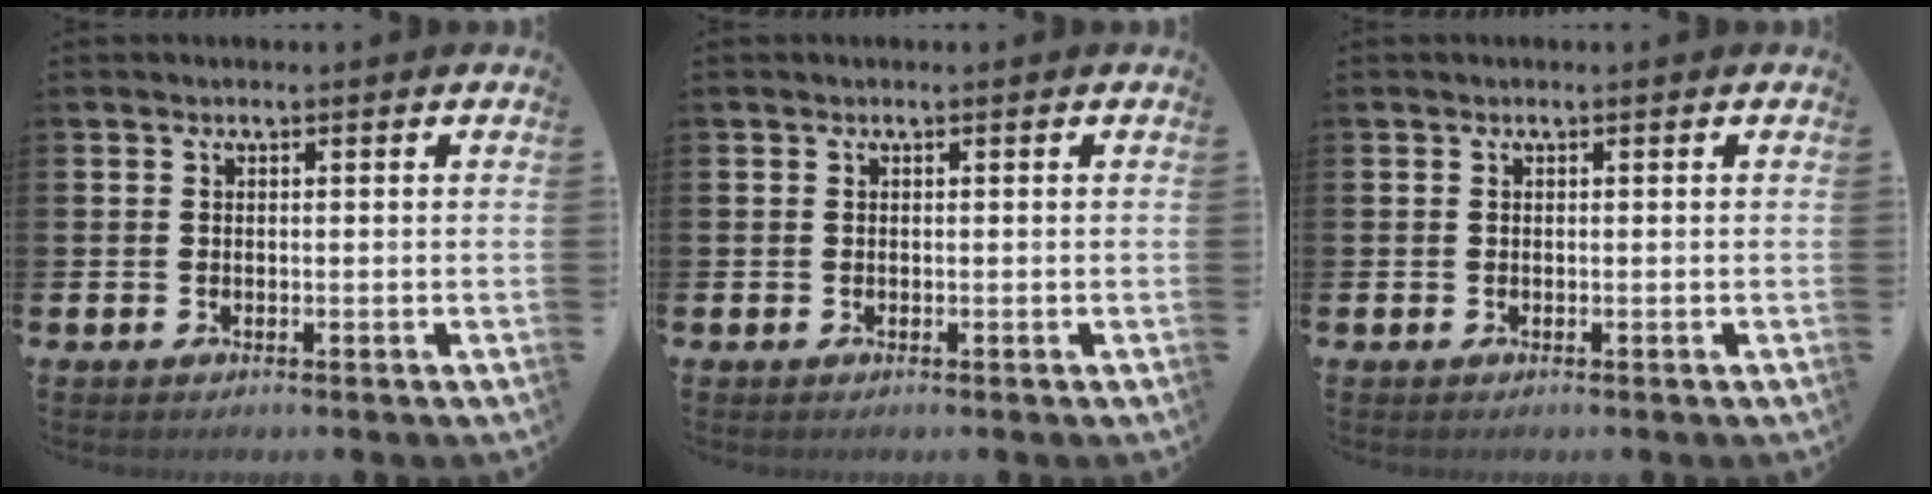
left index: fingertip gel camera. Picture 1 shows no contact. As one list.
[{"total": 0.0}, {"total": 0.0}]